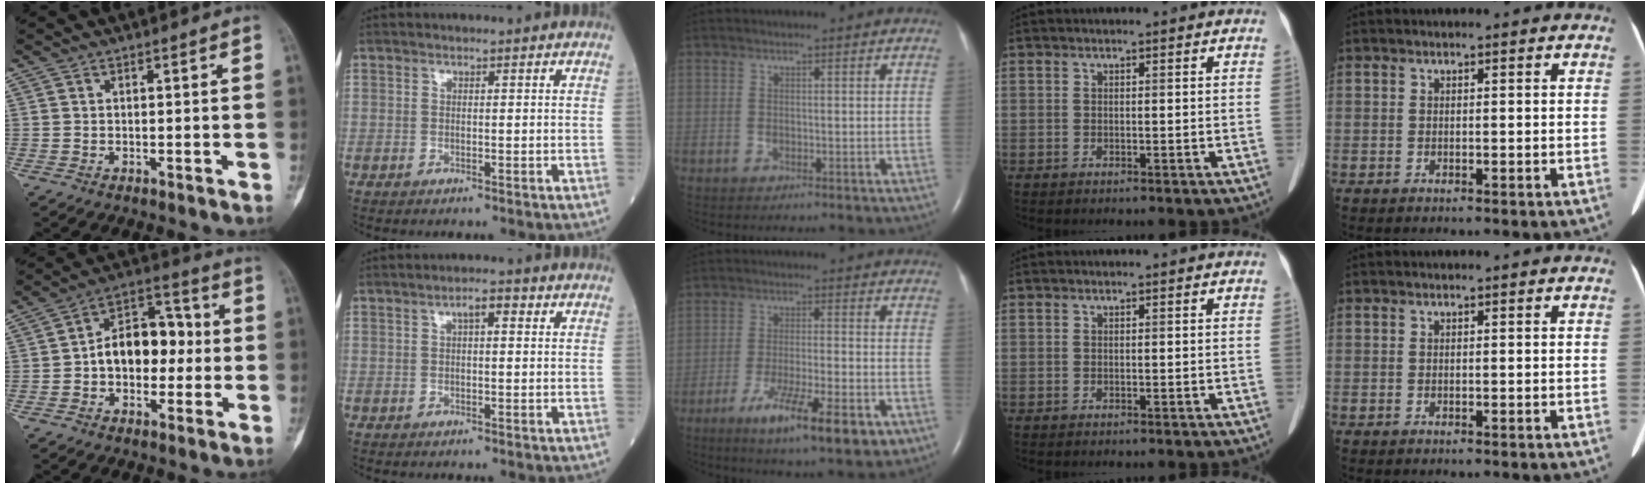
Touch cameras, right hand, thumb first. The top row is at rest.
{"thumb": {"total": 12.8, "force": [-0.7, 8.7, 9.5], "torque": [-0.111, 0.044, -0.020]}, "index": {"total": 2.6, "force": [0.9, 0.9, 2.3], "torque": [-0.039, 0.012, 0.013]}, "middle": {"total": 11.9, "force": [-6.3, 1.9, 9.9], "torque": [-0.162, -0.021, -0.095]}}